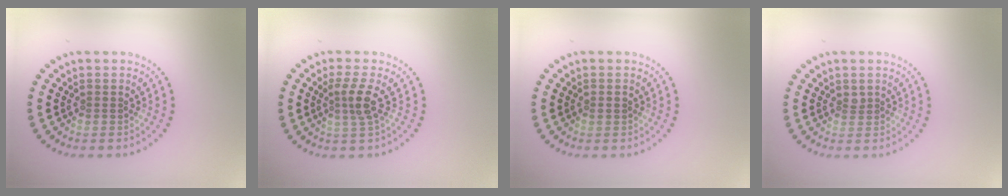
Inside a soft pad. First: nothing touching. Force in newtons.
{"total": 2.5, "press": 1.9, "slide": 1.5}
{"total": 0.8, "press": 0.8, "slide": 0.0}
{"total": 0.8, "press": 0.5, "slide": 0.6}